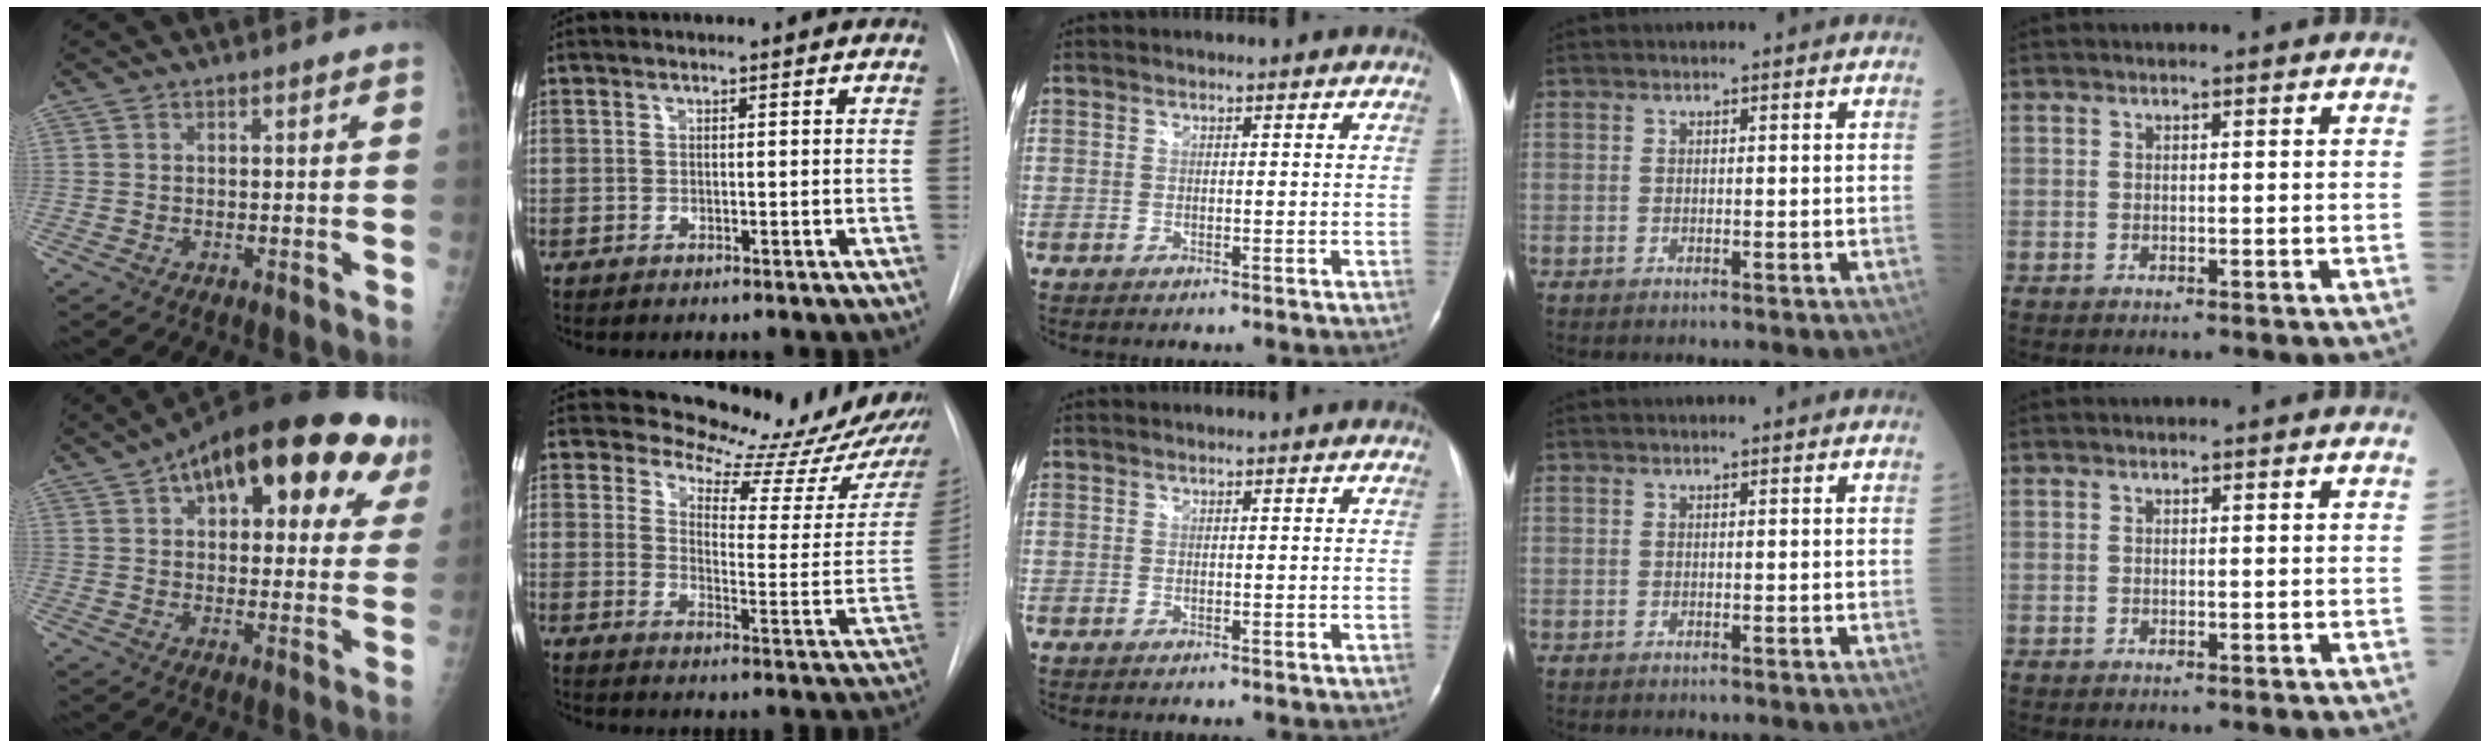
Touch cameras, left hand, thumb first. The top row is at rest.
{"thumb": {"total": 26.3, "force": [12.0, 11.7, 20.2], "torque": [-0.264, 0.022, 0.164]}, "index": {"total": 18.2, "force": [16.5, 4.9, 5.9], "torque": [-0.060, -0.080, 0.189]}}